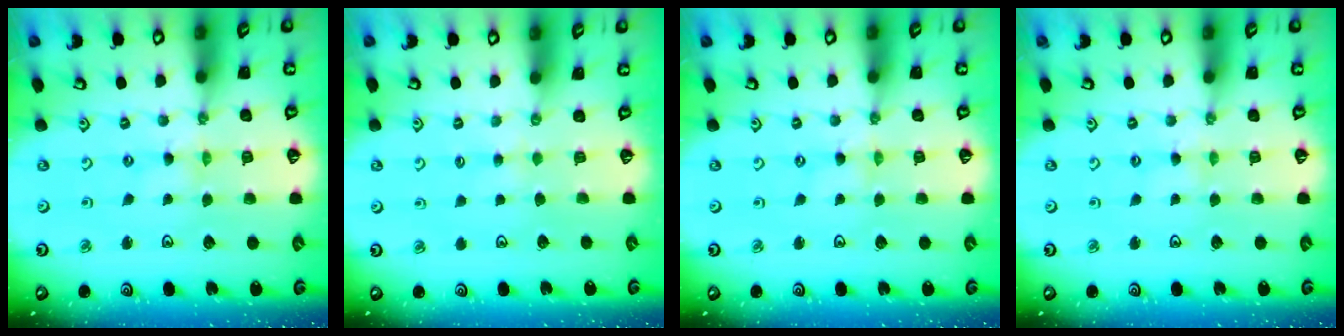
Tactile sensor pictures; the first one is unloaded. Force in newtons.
{"total": 2.8, "press": 2.8, "slide": 0.3}
{"total": 0.0}
{"total": 0.9, "press": 0.8, "slide": 0.2}